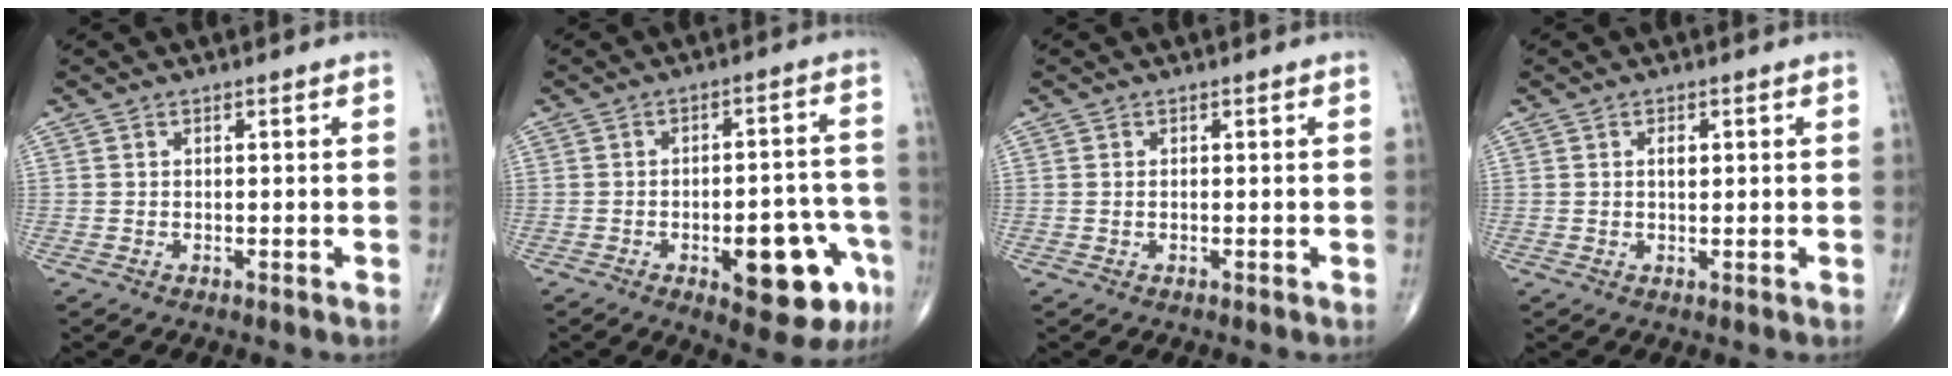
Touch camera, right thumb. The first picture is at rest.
{"total": 14.7, "force": [-6.0, 6.0, 12.0], "torque": [-0.124, 0.034, -0.067]}
{"total": 0.0}
{"total": 1.6, "force": [0.5, 0.9, 1.3], "torque": [-0.021, -0.001, 0.007]}